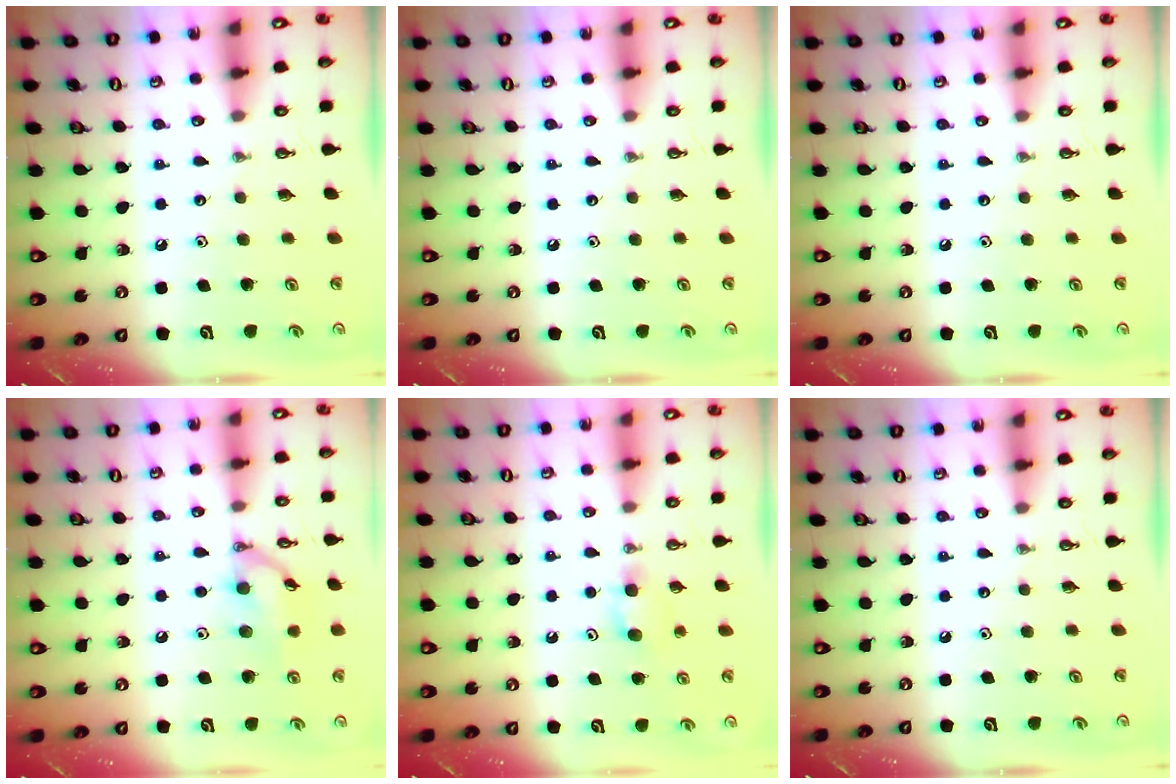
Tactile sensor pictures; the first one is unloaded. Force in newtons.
{"total": 0.0}
{"total": 0.0}
{"total": 11.4, "press": 11.4, "slide": 0.3}
{"total": 4.0, "press": 3.8, "slide": 1.0}
{"total": 0.0}